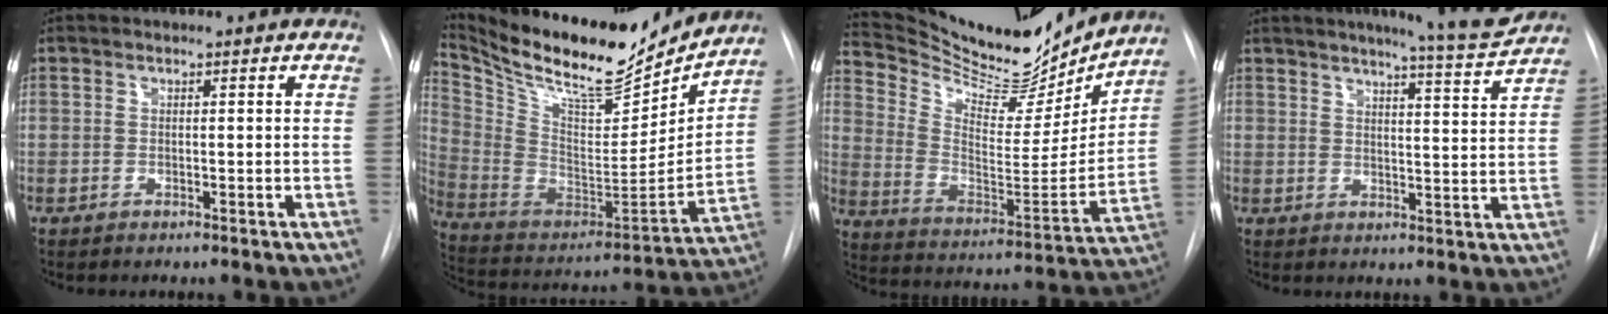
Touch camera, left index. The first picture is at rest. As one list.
[{"total": 25.0, "force": [22.0, 4.9, 10.8], "torque": [-0.206, -0.038, 0.353]}, {"total": 22.4, "force": [20.9, 4.3, 6.9], "torque": [-0.124, -0.050, 0.318]}, {"total": 8.9, "force": [8.2, -0.5, 3.5], "torque": [-0.050, -0.025, 0.098]}]